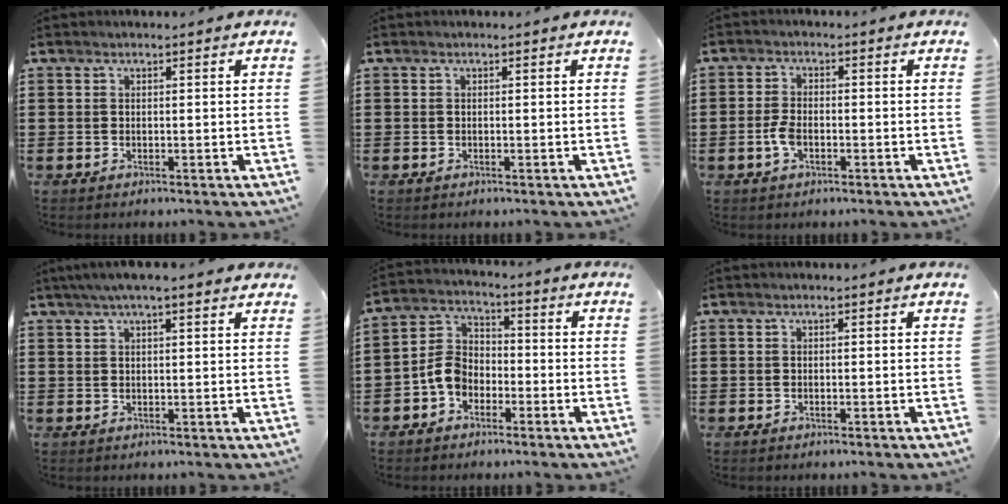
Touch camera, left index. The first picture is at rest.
{"total": 0.0}
{"total": 3.3, "force": [-1.1, 1.6, 2.7], "torque": [-0.071, -0.003, -0.025]}
{"total": 3.6, "force": [2.5, 0.7, 2.4], "torque": [-0.053, 0.006, 0.044]}
{"total": 5.8, "force": [-2.9, 4.2, 2.9], "torque": [-0.084, 0.009, -0.064]}
{"total": 0.0}